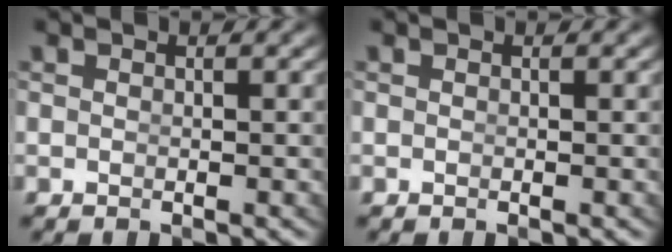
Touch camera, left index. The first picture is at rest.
{"total": 0.0}